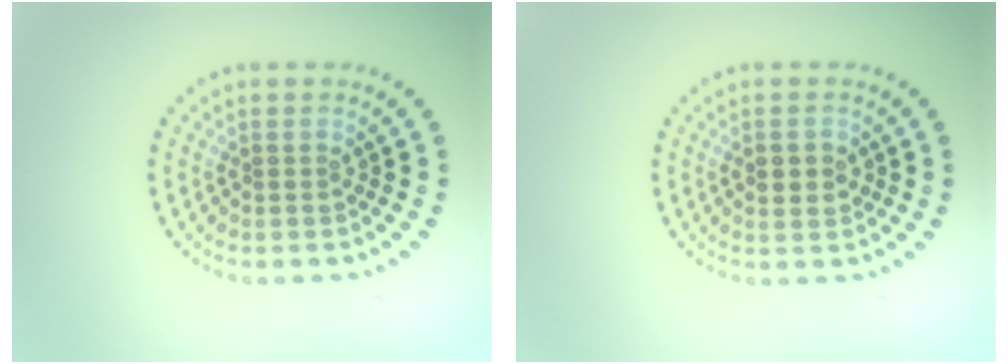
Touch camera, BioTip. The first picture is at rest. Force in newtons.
{"total": 1.7, "press": 1.7, "slide": 0.2}